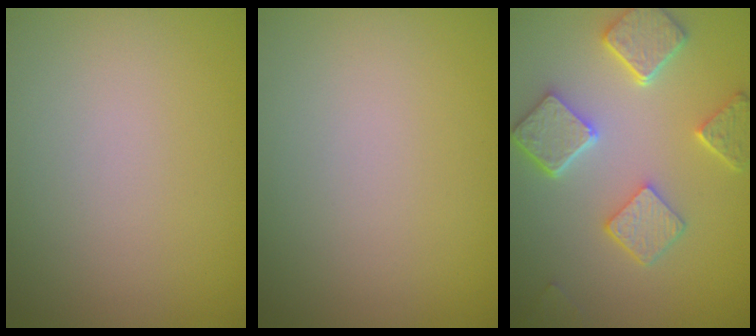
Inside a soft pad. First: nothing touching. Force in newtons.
{"total": 0.0}
{"total": 5.8, "press": 4.5, "slide": 3.6}